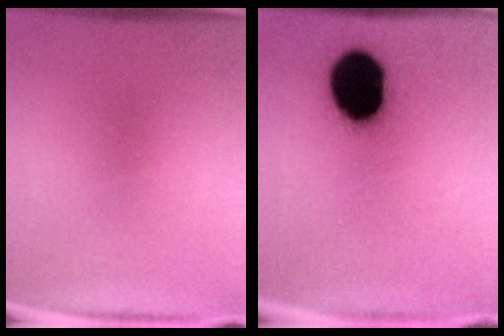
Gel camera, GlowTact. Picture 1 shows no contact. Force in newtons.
{"total": 20.1}